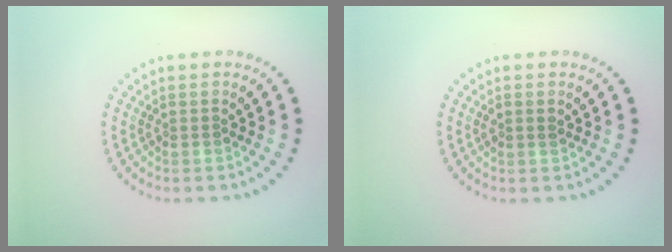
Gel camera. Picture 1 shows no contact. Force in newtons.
{"total": 0.8, "press": 0.7, "slide": 0.2}